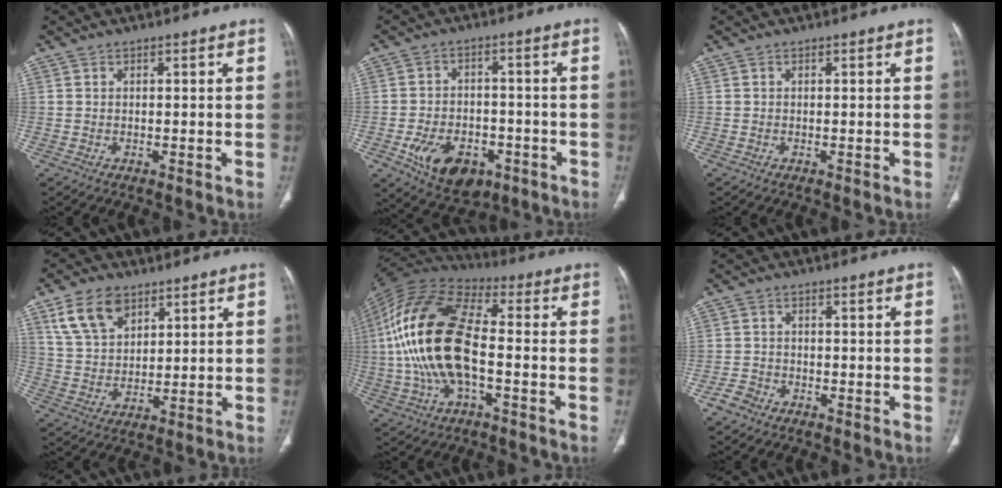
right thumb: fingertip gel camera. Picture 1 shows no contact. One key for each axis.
{"total": 12.4, "fx": -5.5, "fy": 8.1, "fz": 7.7, "tx": -0.106, "ty": 0.027, "tz": -0.075}
{"total": 0.0}
{"total": 10.1, "fx": 5.8, "fy": 6.2, "fz": 5.6, "tx": -0.089, "ty": -0.021, "tz": 0.118}
{"total": 21.1, "fx": -1.7, "fy": 10.1, "fz": 18.5, "tx": -0.381, "ty": 0.024, "tz": -0.035}
{"total": 2.7, "fx": -1.8, "fy": 1.9, "fz": 0.6, "tx": -0.009, "ty": 0.012, "tz": -0.034}